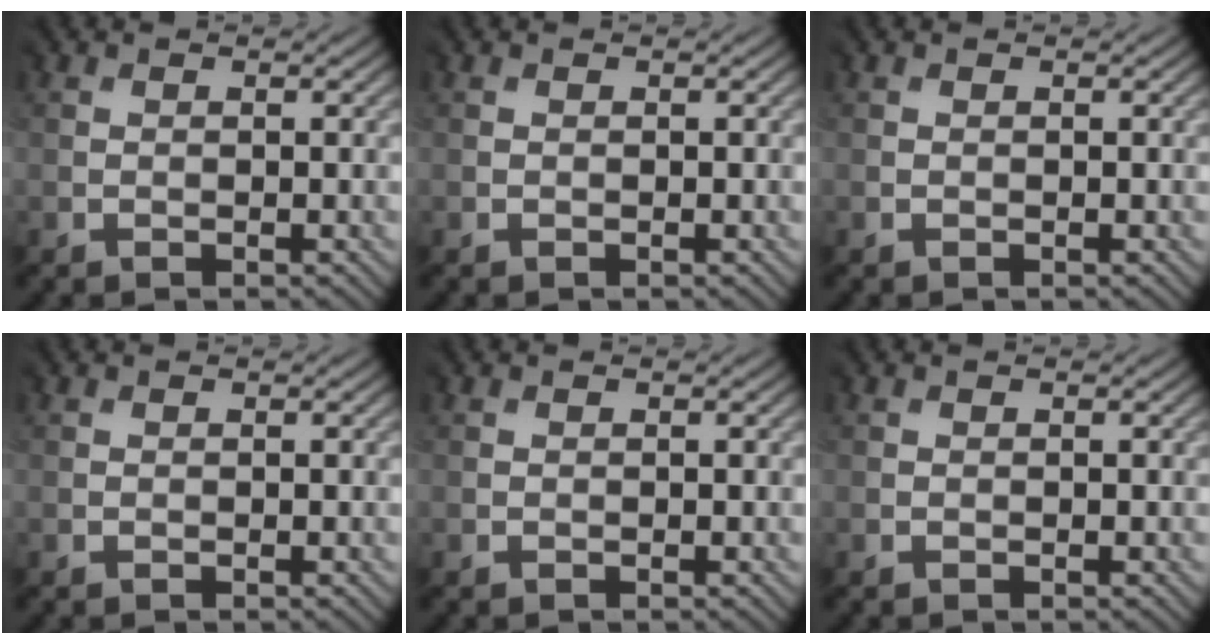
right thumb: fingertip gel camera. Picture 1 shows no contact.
{"total": 0.0}
{"total": 0.0}
{"total": 0.0}
{"total": 0.0}
{"total": 0.0}